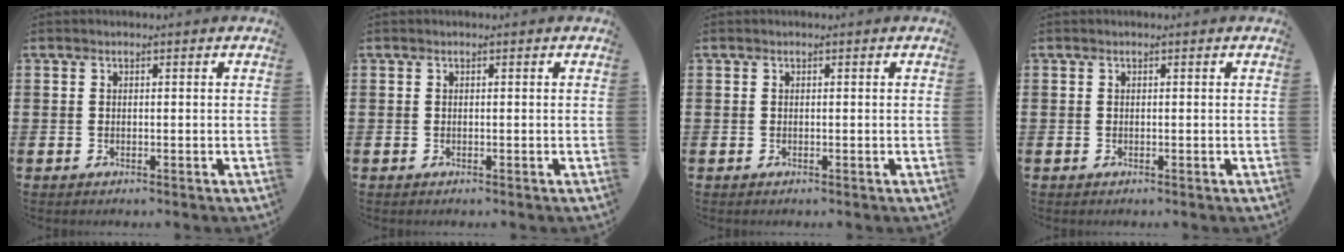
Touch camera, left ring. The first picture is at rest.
{"total": 0.0}
{"total": 0.0}
{"total": 0.0}